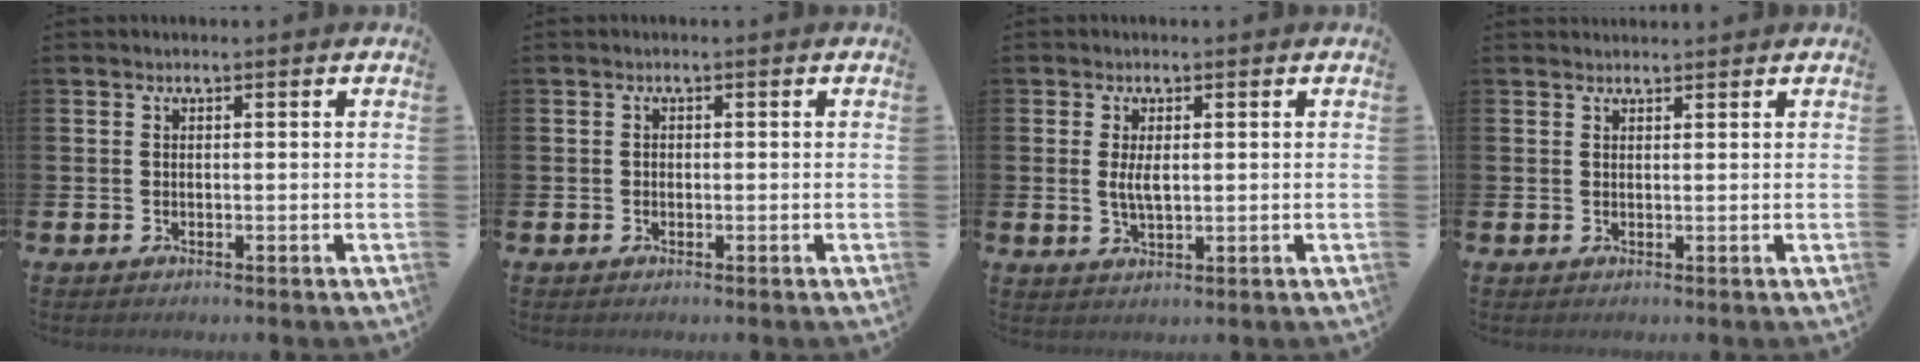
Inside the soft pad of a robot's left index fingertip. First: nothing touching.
{"total": 0.6, "force": [-0.2, 0.5, 0.2], "torque": [-0.013, 0.007, -0.003]}
{"total": 2.8, "force": [0.5, 1.1, 2.6], "torque": [-0.052, 0.004, 0.008]}
{"total": 1.2, "force": [1.1, 0.1, 0.0], "torque": [0.007, -0.003, 0.020]}